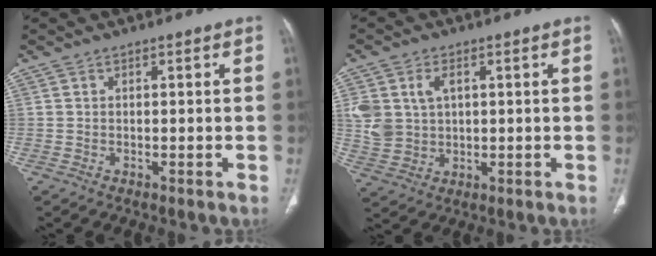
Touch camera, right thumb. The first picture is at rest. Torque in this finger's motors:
{"motor_torque": [0.09, -0.49, 0.32, 0.88, 0.00]}